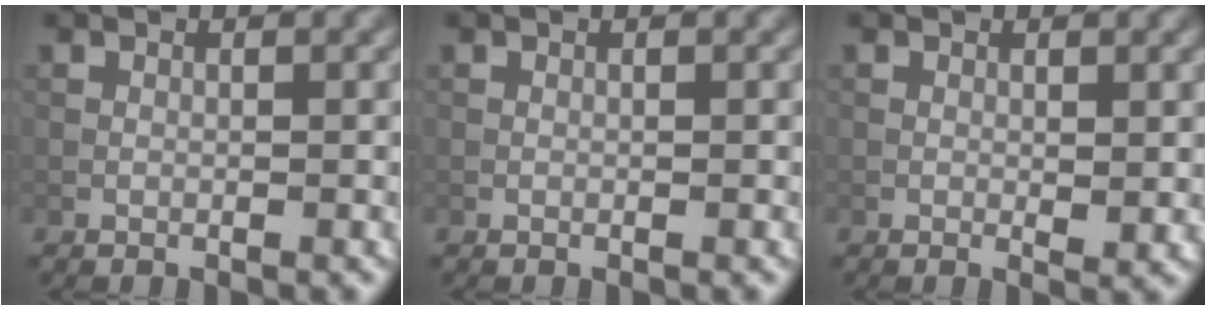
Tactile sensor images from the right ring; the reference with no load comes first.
{"total": 0.0}
{"total": 1.0, "force": [0.2, 0.4, 0.9], "torque": [-0.011, -0.004, 0.003]}